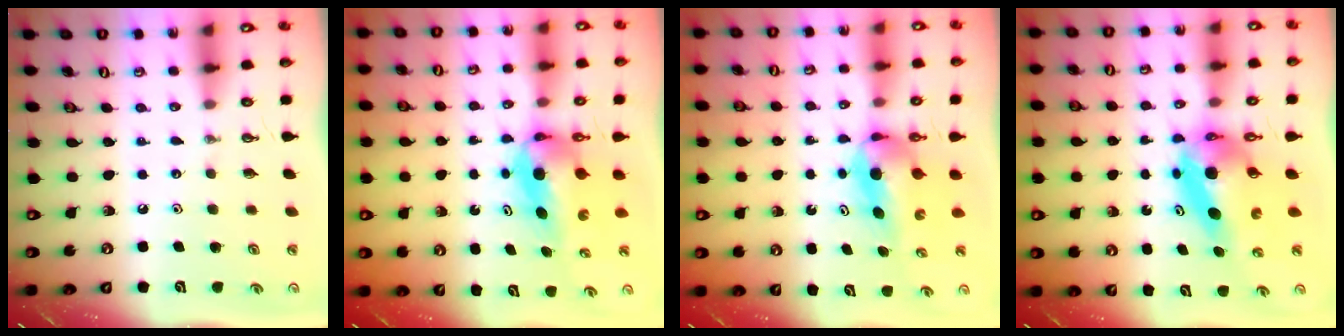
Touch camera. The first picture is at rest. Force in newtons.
{"total": 6.4, "press": 6.0, "slide": 2.1}
{"total": 5.3, "press": 4.9, "slide": 2.0}
{"total": 7.6, "press": 7.6, "slide": 0.6}